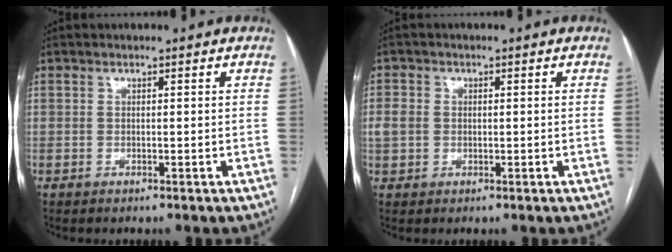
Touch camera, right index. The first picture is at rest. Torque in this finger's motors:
{"motor_torque": [0.33, 0.09, 0.12, 0.04]}